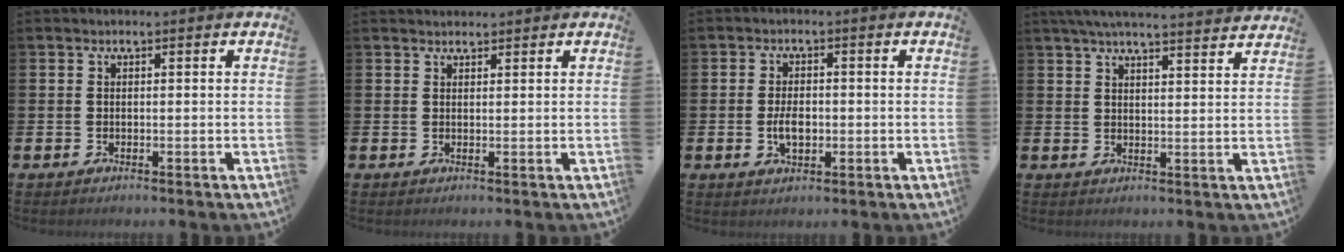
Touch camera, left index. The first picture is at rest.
{"total": 1.4, "force": [1.3, 0.4, 0.0], "torque": [0.010, -0.003, 0.022]}
{"total": 3.5, "force": [-0.4, 2.0, 2.8], "torque": [-0.033, -0.004, -0.011]}
{"total": 5.1, "force": [4.8, -0.1, 1.5], "torque": [-0.038, -0.022, 0.086]}